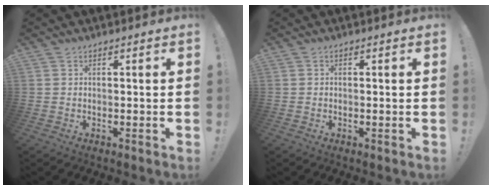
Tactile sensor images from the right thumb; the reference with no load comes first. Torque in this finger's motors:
{"motor_torque": [-0.22, -0.09, -0.13, 0.13, 0.07]}